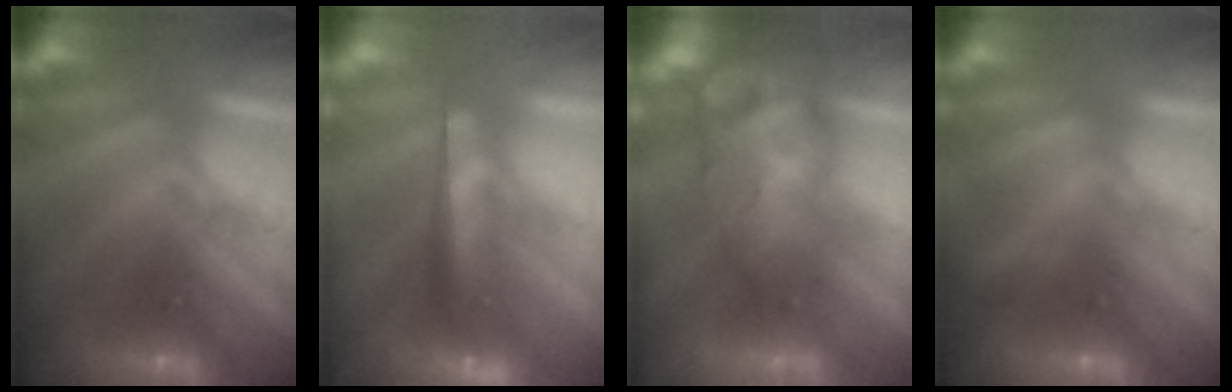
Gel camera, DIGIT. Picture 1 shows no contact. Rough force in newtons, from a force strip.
{"total": 6.9}
{"total": 5.8}
{"total": 2.1}